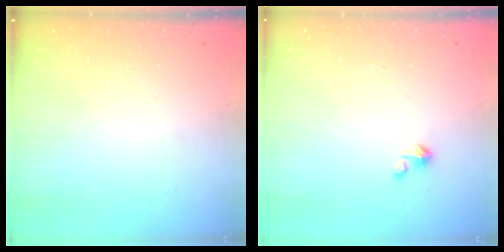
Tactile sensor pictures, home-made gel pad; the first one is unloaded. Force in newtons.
{"total": 1.5, "press": 1.5, "slide": 0.1}